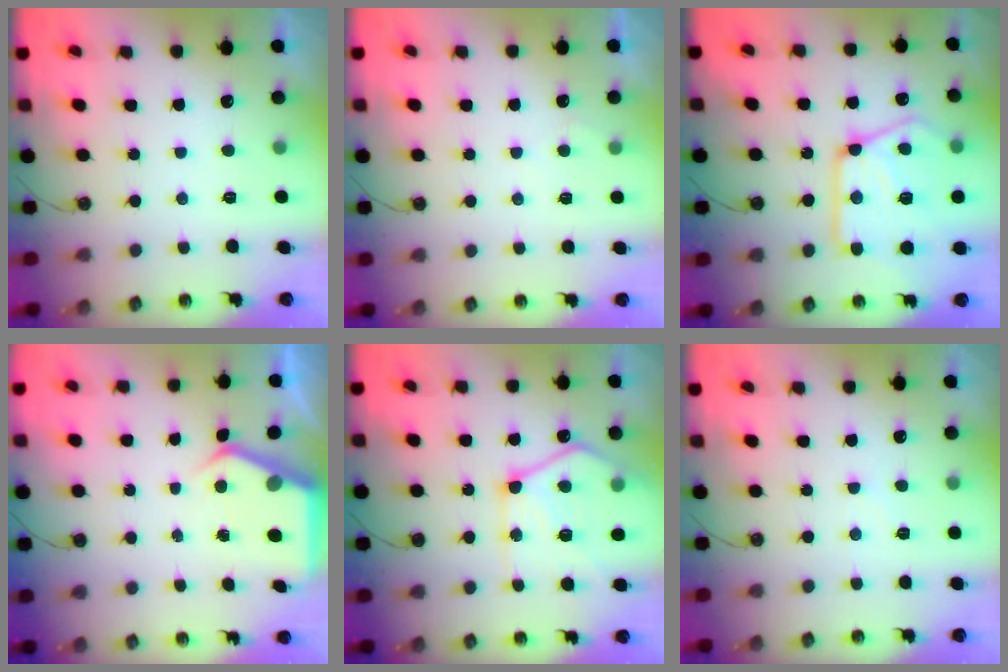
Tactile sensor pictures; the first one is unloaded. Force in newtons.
{"total": 2.2, "press": 2.2, "slide": 0.3}
{"total": 21.8, "press": 21.7, "slide": 2.2}
{"total": 5.1, "press": 5.1, "slide": 0.3}
{"total": 17.4, "press": 17.3, "slide": 1.5}
{"total": 4.1, "press": 4.1, "slide": 0.6}